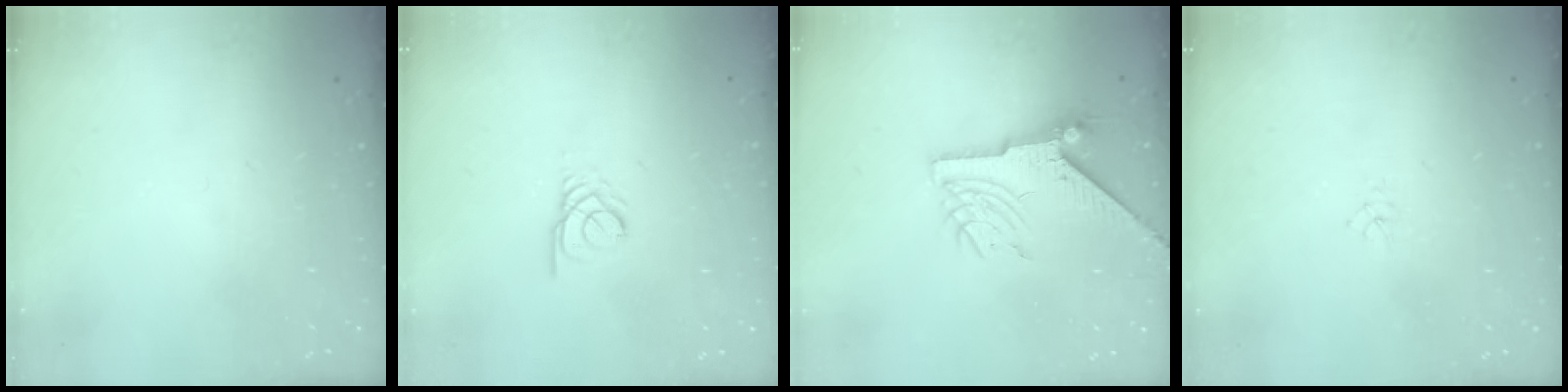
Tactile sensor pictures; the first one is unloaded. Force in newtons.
{"total": 2.5, "press": 2.5, "slide": 0.2}
{"total": 7.7, "press": 7.7, "slide": 0.6}
{"total": 1.9, "press": 1.9, "slide": 0.3}